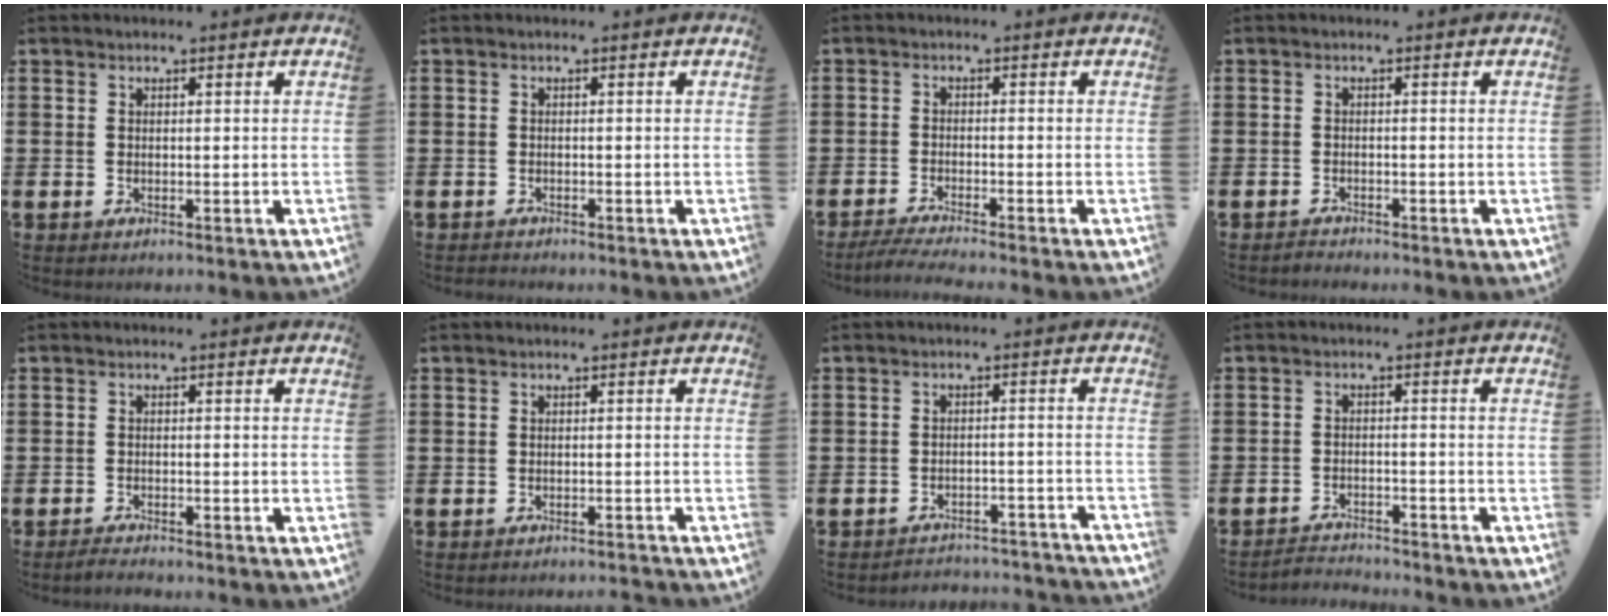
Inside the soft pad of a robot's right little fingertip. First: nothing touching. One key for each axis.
{"total": 0.5, "fx": -0.5, "fy": 0.1, "fz": -0.1, "tx": -0.001, "ty": -0.001, "tz": -0.011}
{"total": 2.4, "fx": -2.0, "fy": -0.1, "fz": 1.3, "tx": -0.019, "ty": -0.001, "tz": -0.037}
{"total": 0.9, "fx": -0.9, "fy": 0.0, "fz": -0.1, "tx": -0.002, "ty": 0.000, "tz": -0.020}
{"total": 1.2, "fx": -1.2, "fy": 0.0, "fz": 0.2, "tx": -0.007, "ty": 0.000, "tz": -0.024}
{"total": 0.9, "fx": -0.9, "fy": -0.2, "fz": 0.0, "tx": -0.001, "ty": 0.000, "tz": -0.019}
{"total": 2.6, "fx": -2.6, "fy": 0.0, "fz": -0.2, "tx": -0.004, "ty": 0.004, "tz": -0.058}
{"total": 2.5, "fx": -2.5, "fy": 0.1, "fz": -0.2, "tx": -0.003, "ty": 0.002, "tz": -0.055}